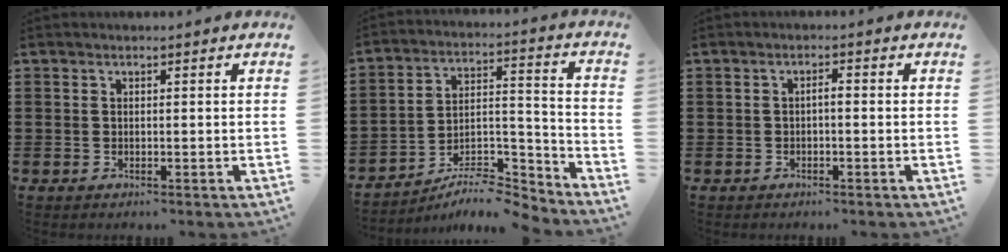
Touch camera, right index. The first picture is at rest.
{"total": 8.2, "force": [-7.4, 1.7, 2.9], "torque": [-0.034, 0.016, -0.141]}
{"total": 1.1, "force": [-0.4, 0.2, 1.0], "torque": [-0.020, -0.001, -0.008]}